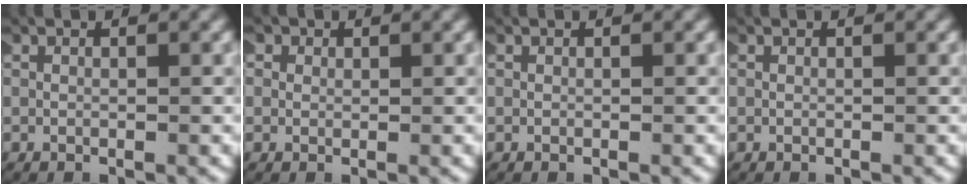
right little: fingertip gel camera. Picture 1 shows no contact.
{"total": 1.6, "force": [0.5, 1.5, 0.3], "torque": [-0.017, 0.000, 0.001]}
{"total": 0.0}
{"total": 0.0}